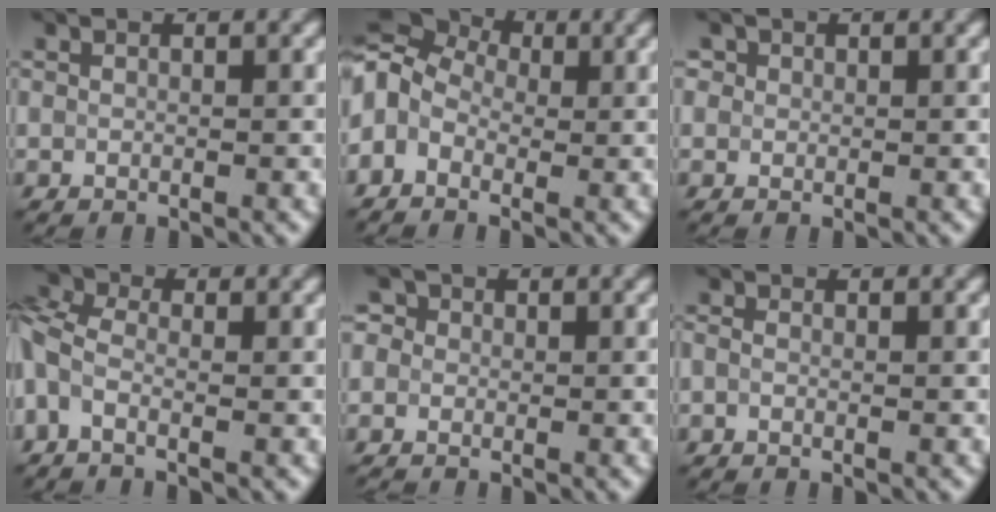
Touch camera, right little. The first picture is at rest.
{"total": 8.4, "force": [0.7, 6.6, 5.1], "torque": [-0.098, 0.033, -0.025]}
{"total": 1.1, "force": [0.4, 1.0, 0.2], "torque": [0.003, -0.002, 0.000]}
{"total": 4.5, "force": [-0.6, 2.7, 3.5], "torque": [-0.098, 0.011, -0.023]}
{"total": 2.9, "force": [0.3, 2.6, 1.1], "torque": [-0.009, 0.020, -0.025]}
{"total": 0.6, "force": [-0.3, 0.3, 0.4], "torque": [-0.012, -0.005, -0.011]}